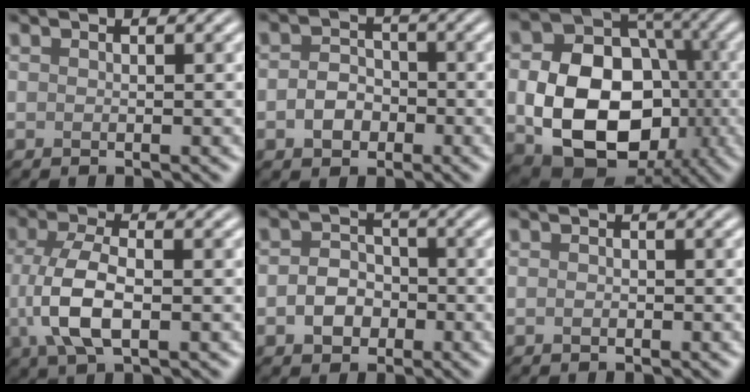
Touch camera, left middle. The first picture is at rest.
{"total": 2.9, "force": [-0.9, 2.3, 1.5], "torque": [-0.026, 0.000, -0.023]}
{"total": 12.8, "force": [-2.1, 9.5, 8.4], "torque": [-0.141, -0.018, -0.036]}
{"total": 6.0, "force": [-0.6, 2.8, 5.3], "torque": [-0.122, -0.003, -0.012]}
{"total": 3.3, "force": [-1.0, 2.6, 1.7], "torque": [-0.029, 0.001, -0.022]}
{"total": 0.7, "force": [-0.2, 0.5, 0.5], "torque": [-0.009, -0.001, -0.005]}